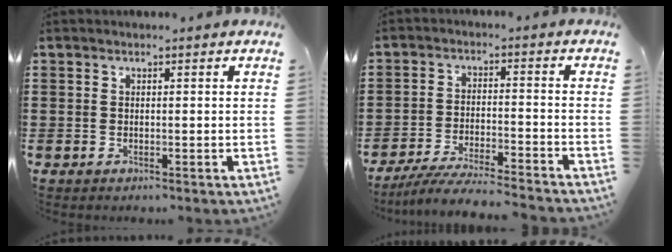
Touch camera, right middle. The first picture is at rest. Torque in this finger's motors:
{"motor_torque": [1.17, -0.97, 0.21, 0.05]}